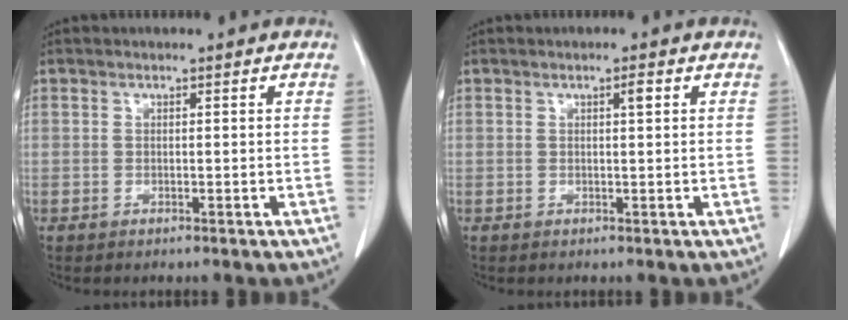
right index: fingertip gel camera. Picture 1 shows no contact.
{"total": 1.1, "force": [0.4, 0.1, 1.0], "torque": [-0.018, 0.001, 0.006]}